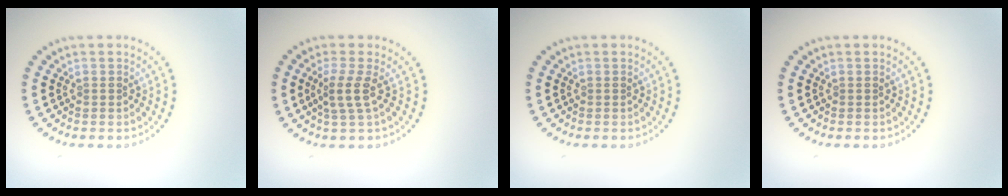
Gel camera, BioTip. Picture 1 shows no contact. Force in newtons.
{"total": 2.2, "press": 1.6, "slide": 1.5}
{"total": 0.0}
{"total": 0.0}